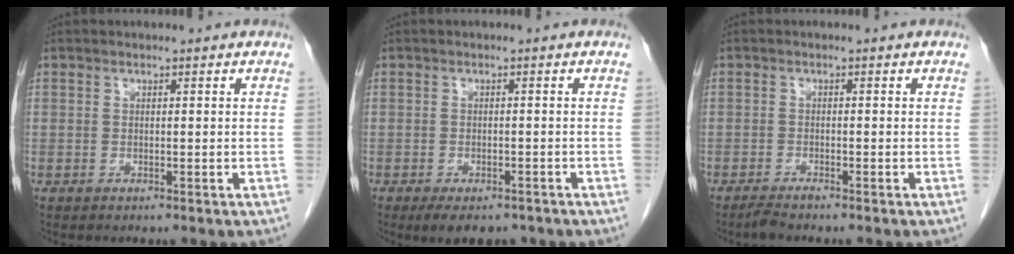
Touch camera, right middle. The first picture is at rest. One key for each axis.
{"total": 5.8, "fx": -4.4, "fy": 2.5, "fz": 2.9, "tx": -0.035, "ty": -0.003, "tz": -0.062}
{"total": 1.6, "fx": -1.4, "fy": -0.1, "fz": 0.7, "tx": -0.020, "ty": -0.005, "tz": -0.029}